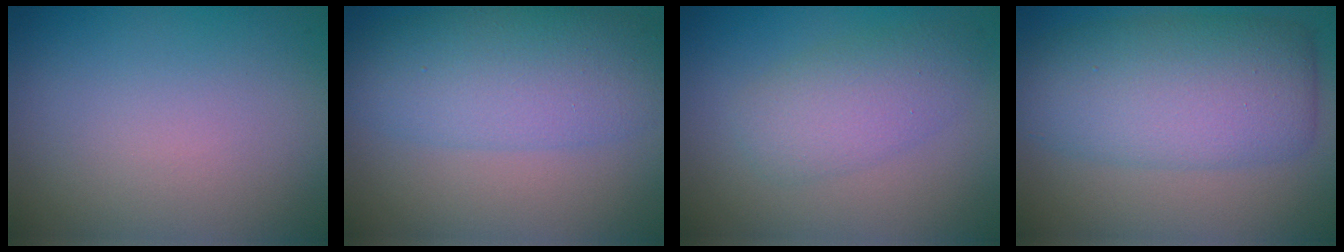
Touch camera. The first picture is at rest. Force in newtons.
{"total": 6.3, "press": 6.3, "slide": 0.0}
{"total": 3.7, "press": 3.7, "slide": 0.2}
{"total": 8.0, "press": 8.0, "slide": 0.1}